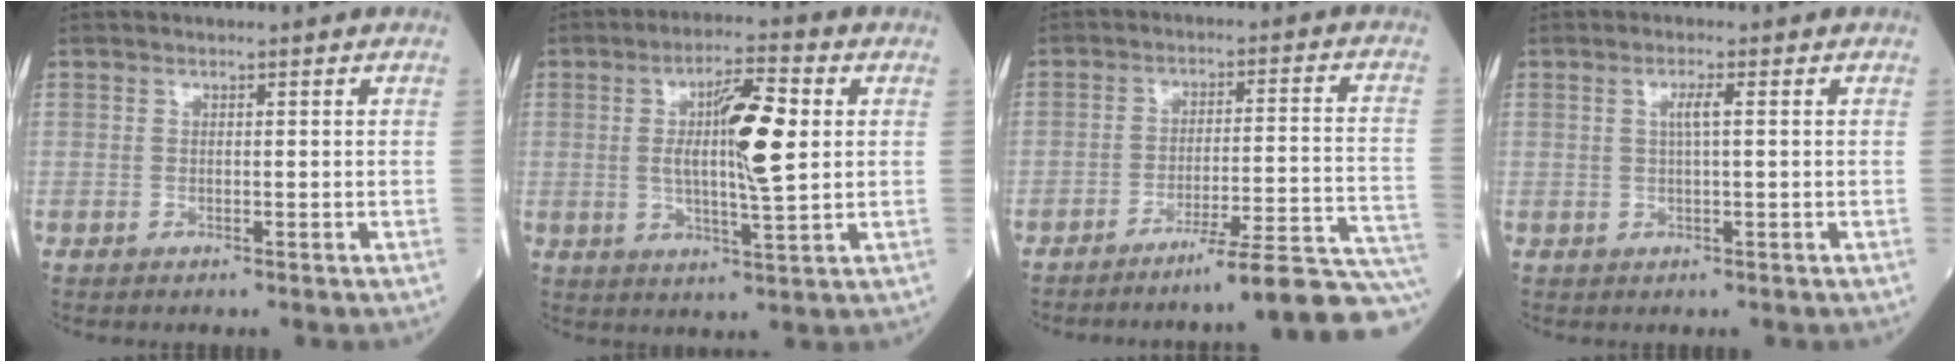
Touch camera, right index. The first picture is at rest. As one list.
[{"total": 10.4, "force": [1.5, 1.2, 10.2], "torque": [-0.176, 0.004, 0.025]}, {"total": 16.6, "force": [-14.4, -1.8, 8.1], "torque": [-0.046, 0.017, -0.197]}, {"total": 2.1, "force": [0.4, 0.0, 2.0], "torque": [-0.039, 0.002, 0.006]}]